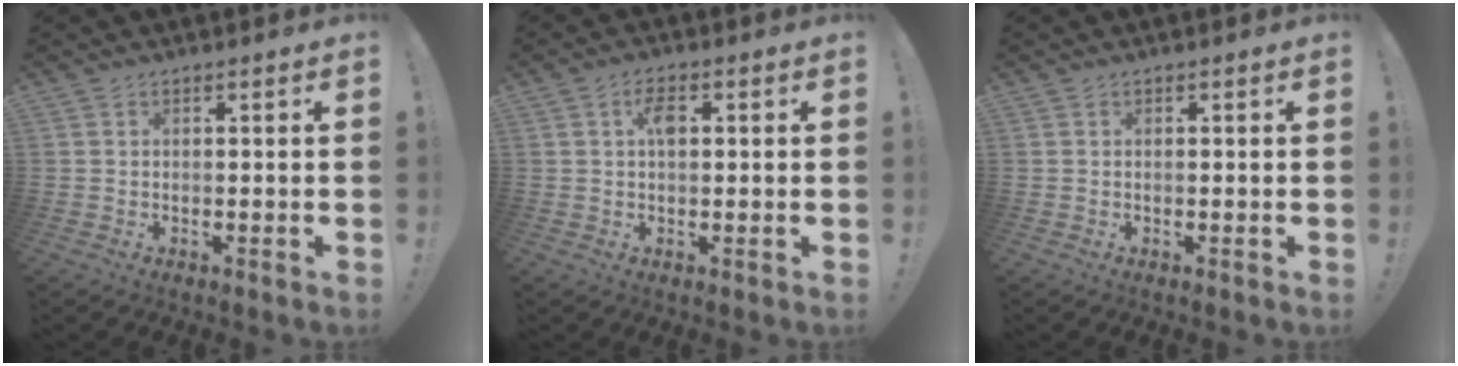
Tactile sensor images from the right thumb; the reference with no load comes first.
{"total": 4.5, "force": [0.9, 2.6, 3.6], "torque": [-0.062, 0.007, 0.012]}
{"total": 0.0}